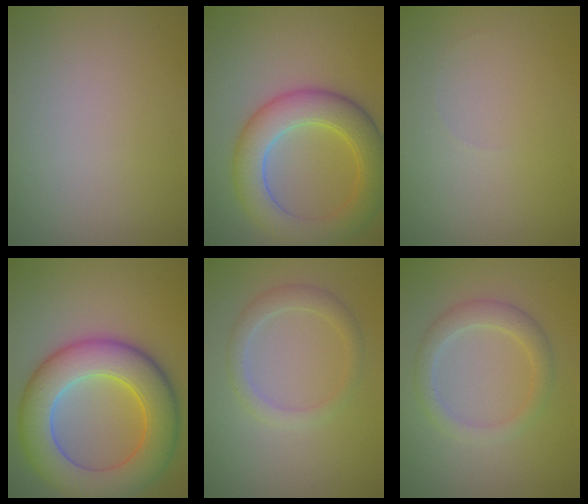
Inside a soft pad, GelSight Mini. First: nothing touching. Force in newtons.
{"total": 6.7, "press": 6.7, "slide": 0.3}
{"total": 0.0}
{"total": 9.9, "press": 9.9, "slide": 0.3}
{"total": 2.1, "press": 2.1, "slide": 0.2}
{"total": 2.6, "press": 2.6, "slide": 0.1}